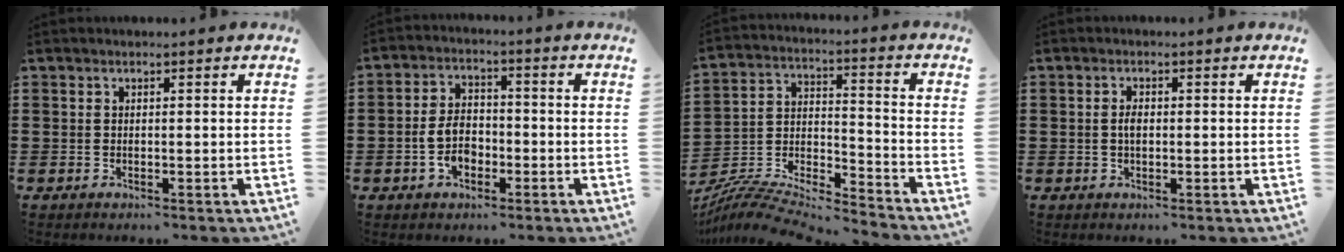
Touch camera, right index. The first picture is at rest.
{"total": 5.6, "force": [-1.8, 3.3, 4.1], "torque": [-0.095, 0.000, -0.037]}
{"total": 7.8, "force": [-7.4, 1.1, 2.1], "torque": [-0.047, -0.004, -0.151]}
{"total": 1.8, "force": [0.0, 0.8, 1.7], "torque": [-0.033, 0.002, -0.002]}